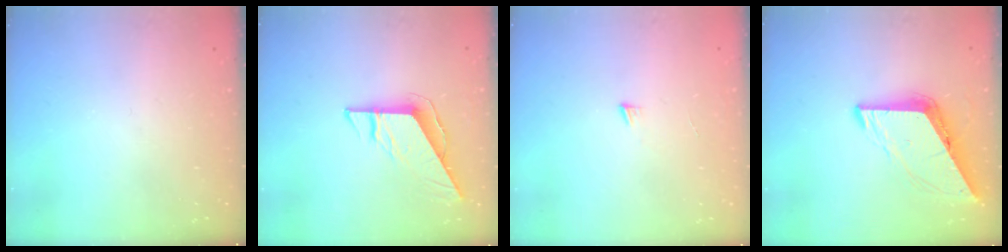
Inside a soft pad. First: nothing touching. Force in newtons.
{"total": 8.1, "press": 8.1, "slide": 0.6}
{"total": 3.0, "press": 3.0, "slide": 0.3}
{"total": 8.9, "press": 8.9, "slide": 1.0}